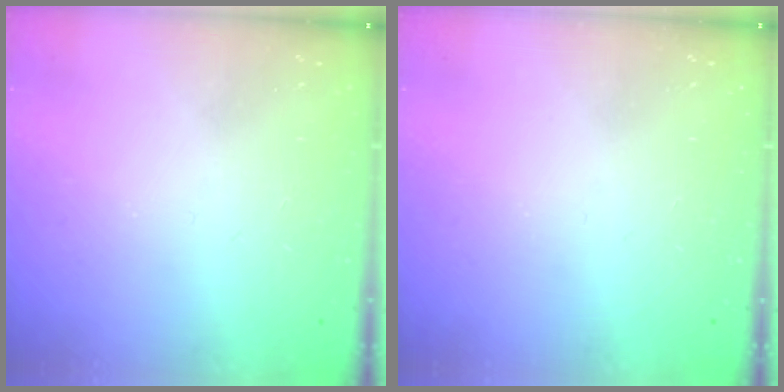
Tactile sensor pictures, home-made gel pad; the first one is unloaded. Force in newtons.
{"total": 0.0}